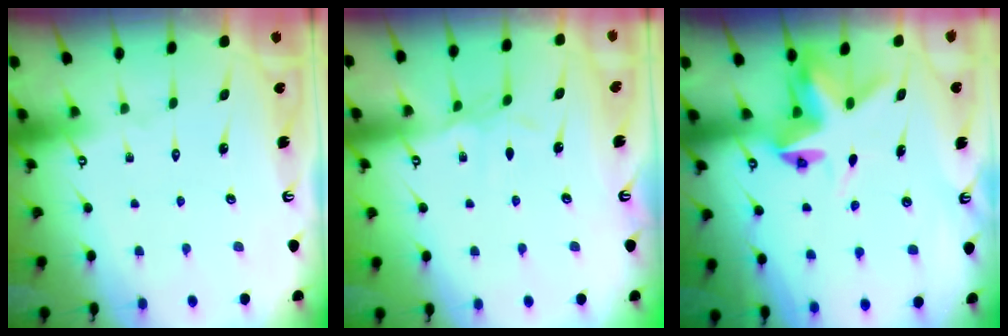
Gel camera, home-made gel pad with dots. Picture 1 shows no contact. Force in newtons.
{"total": 3.3, "press": 3.3, "slide": 0.5}
{"total": 4.9, "press": 4.9, "slide": 0.3}